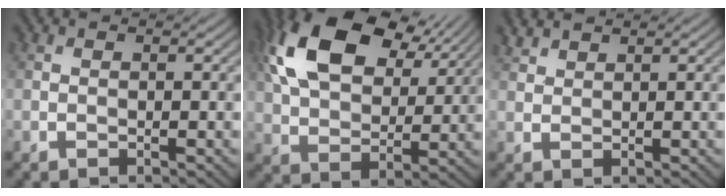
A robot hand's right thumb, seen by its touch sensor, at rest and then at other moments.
{"total": 15.5, "force": [7.1, 9.0, 10.4], "torque": [-0.232, 0.021, 0.132]}
{"total": 1.9, "force": [1.7, 0.5, 0.5], "torque": [-0.015, 0.005, 0.041]}